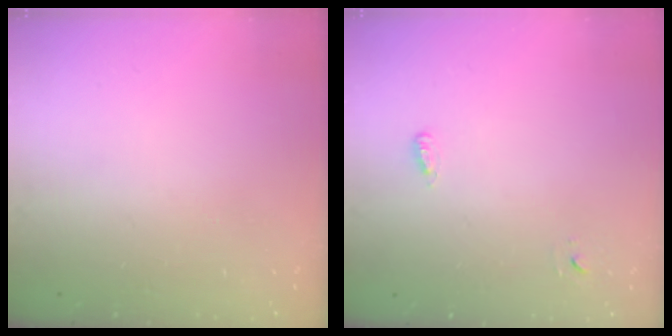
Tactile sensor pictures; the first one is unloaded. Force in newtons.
{"total": 3.2, "press": 2.9, "slide": 1.4}